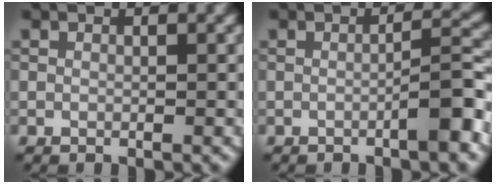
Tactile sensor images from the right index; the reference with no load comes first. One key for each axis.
{"total": 3.6, "fx": -1.6, "fy": 0.5, "fz": 3.2, "tx": -0.043, "ty": 0.019, "tz": -0.030}